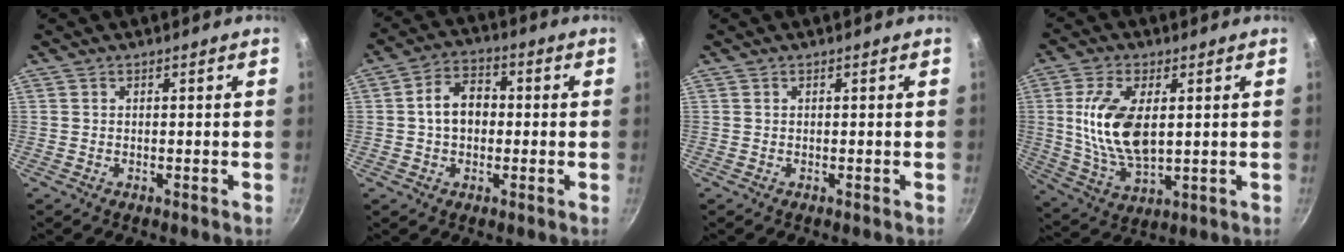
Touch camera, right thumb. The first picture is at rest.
{"total": 7.7, "force": [-0.1, 5.7, 5.3], "torque": [-0.063, 0.023, -0.010]}
{"total": 0.0}
{"total": 14.1, "force": [2.0, 7.3, 11.9], "torque": [-0.224, -0.010, 0.045]}